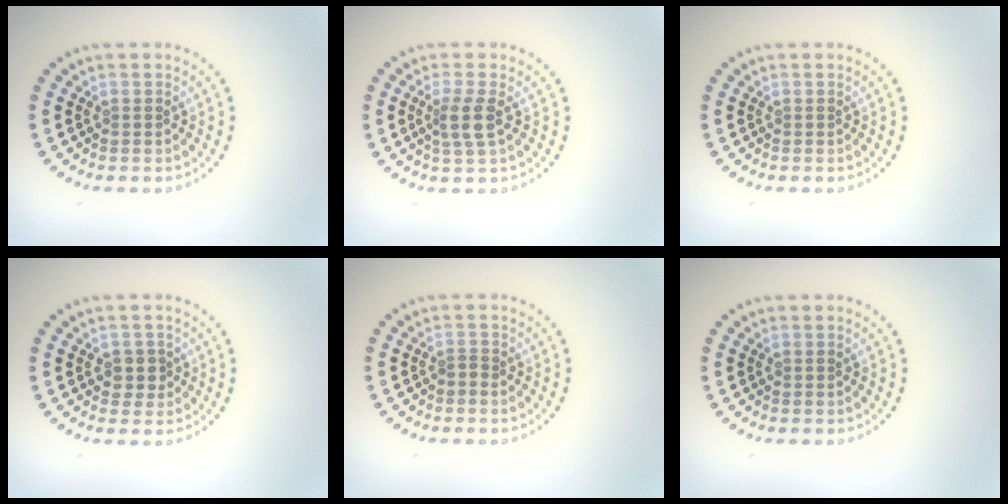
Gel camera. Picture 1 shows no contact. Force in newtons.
{"total": 2.3, "press": 2.0, "slide": 1.2}
{"total": 0.0}
{"total": 1.8, "press": 1.6, "slide": 0.8}
{"total": 0.6, "press": 0.4, "slide": 0.5}
{"total": 0.0}